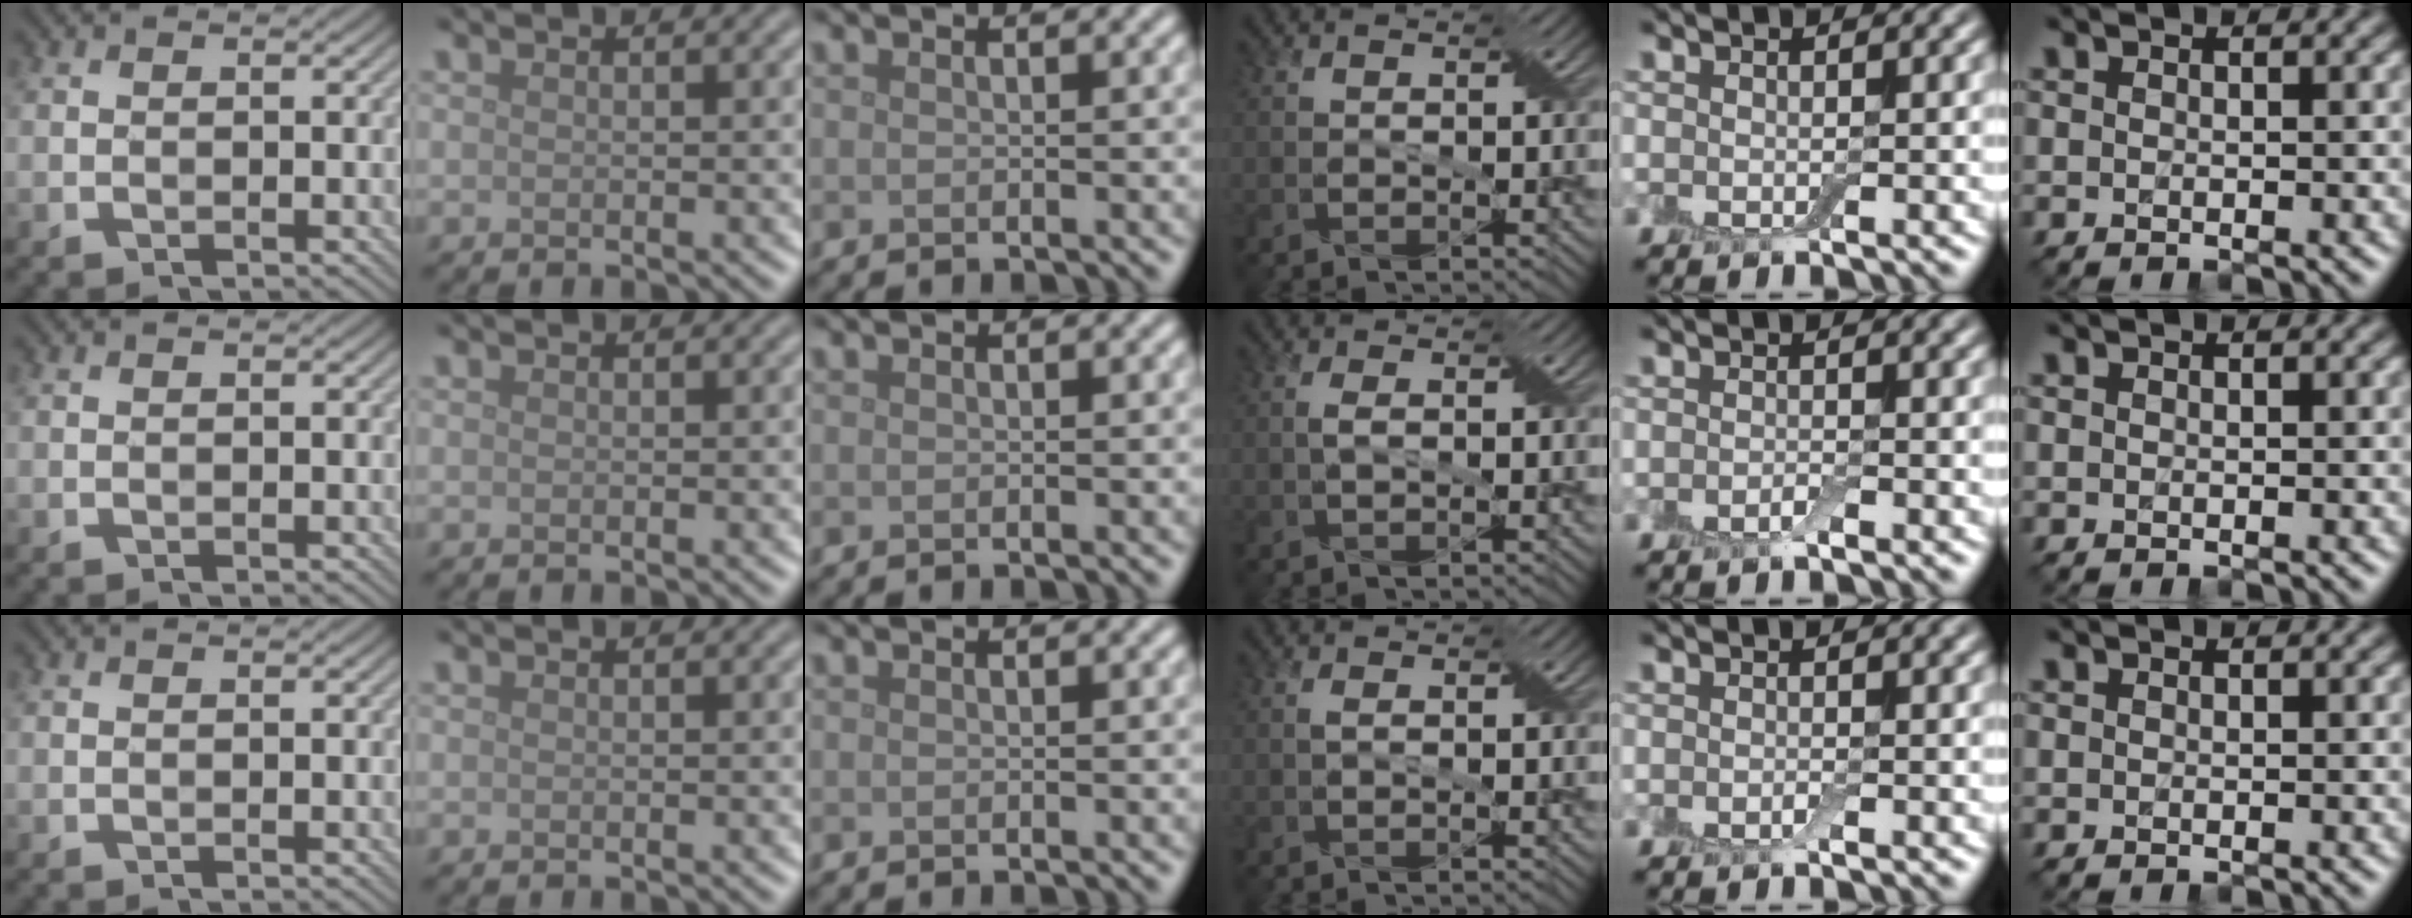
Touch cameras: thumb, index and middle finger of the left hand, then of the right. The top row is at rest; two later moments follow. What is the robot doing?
{"motion": "shake", "object": "box of matches"}